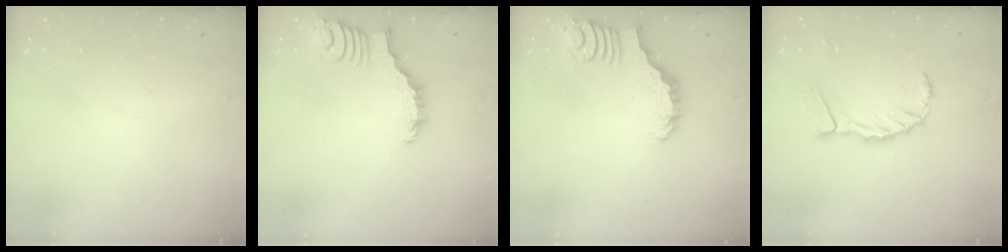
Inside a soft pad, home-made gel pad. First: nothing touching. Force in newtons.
{"total": 2.9, "press": 2.8, "slide": 0.4}
{"total": 3.0, "press": 2.9, "slide": 0.3}
{"total": 9.0, "press": 8.9, "slide": 1.2}